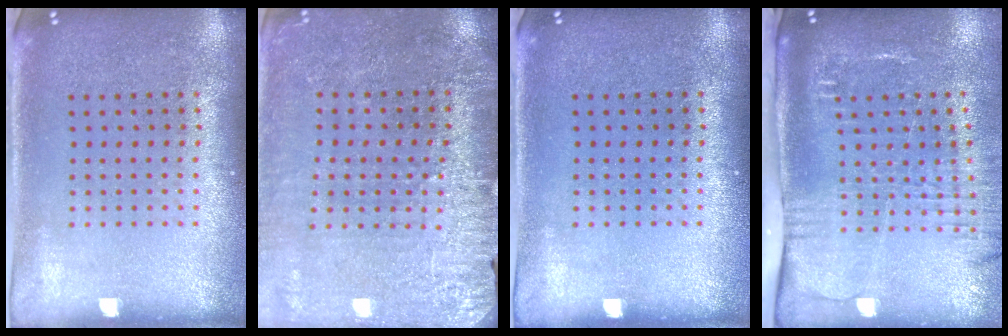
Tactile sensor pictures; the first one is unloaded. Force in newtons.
{"total": 2.9, "press": 2.9, "slide": 0.4}
{"total": 0.0}
{"total": 2.7, "press": 2.1, "slide": 1.7}